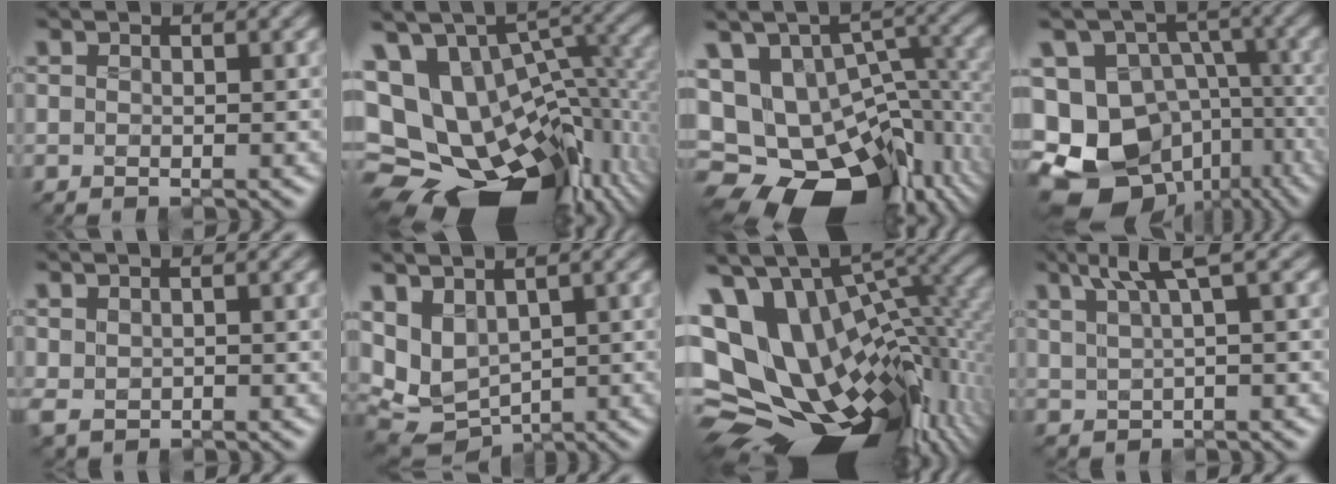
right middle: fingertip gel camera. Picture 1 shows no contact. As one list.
[{"total": 18.8, "force": [-5.9, 12.7, 12.5], "torque": [-0.199, 0.003, -0.057]}, {"total": 17.5, "force": [-6.7, 11.6, 11.2], "torque": [-0.173, 0.001, -0.072]}, {"total": 15.9, "force": [-6.4, 12.2, 7.9], "torque": [-0.154, -0.006, -0.100]}, {"total": 0.8, "force": [0.5, 0.4, 0.4], "torque": [-0.013, 0.003, 0.010]}, {"total": 6.7, "force": [1.4, 4.6, 4.7], "torque": [-0.104, -0.004, 0.043]}, {"total": 18.5, "force": [-2.1, 12.2, 13.8], "torque": [-0.237, 0.017, -0.014]}, {"total": 4.1, "force": [2.9, 0.3, 2.9], "torque": [-0.060, 0.018, 0.052]}]